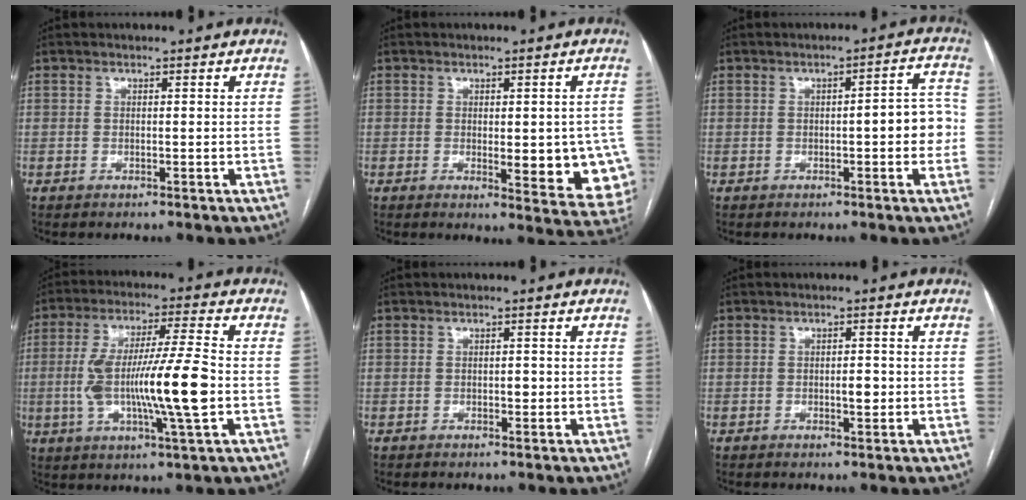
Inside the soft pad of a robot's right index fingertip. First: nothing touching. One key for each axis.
{"total": 11.4, "fx": -2.0, "fy": 3.7, "fz": 10.6, "tx": -0.089, "ty": -0.005, "tz": -0.013}
{"total": 5.5, "fx": -0.8, "fy": 1.4, "fz": 5.3, "tx": -0.057, "ty": 0.019, "tz": -0.013}
{"total": 14.7, "fx": -1.9, "fy": 0.7, "fz": 14.6, "tx": -0.274, "ty": 0.001, "tz": -0.035}
{"total": 1.1, "fx": -0.2, "fy": 0.5, "fz": 0.9, "tx": -0.012, "ty": 0.001, "tz": -0.003}
{"total": 2.2, "fx": -0.4, "fy": 0.7, "fz": 2.0, "tx": -0.032, "ty": 0.001, "tz": -0.004}